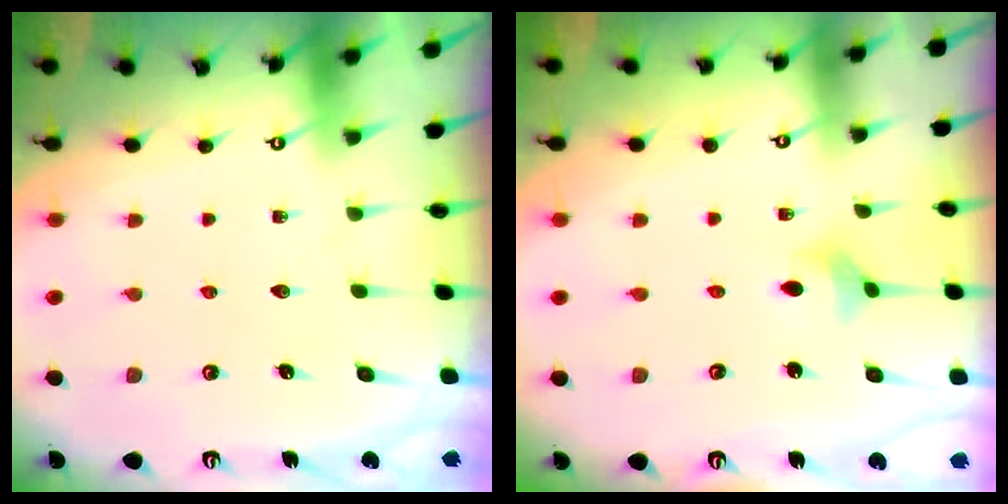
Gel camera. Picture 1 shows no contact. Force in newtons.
{"total": 3.0, "press": 3.0, "slide": 0.7}